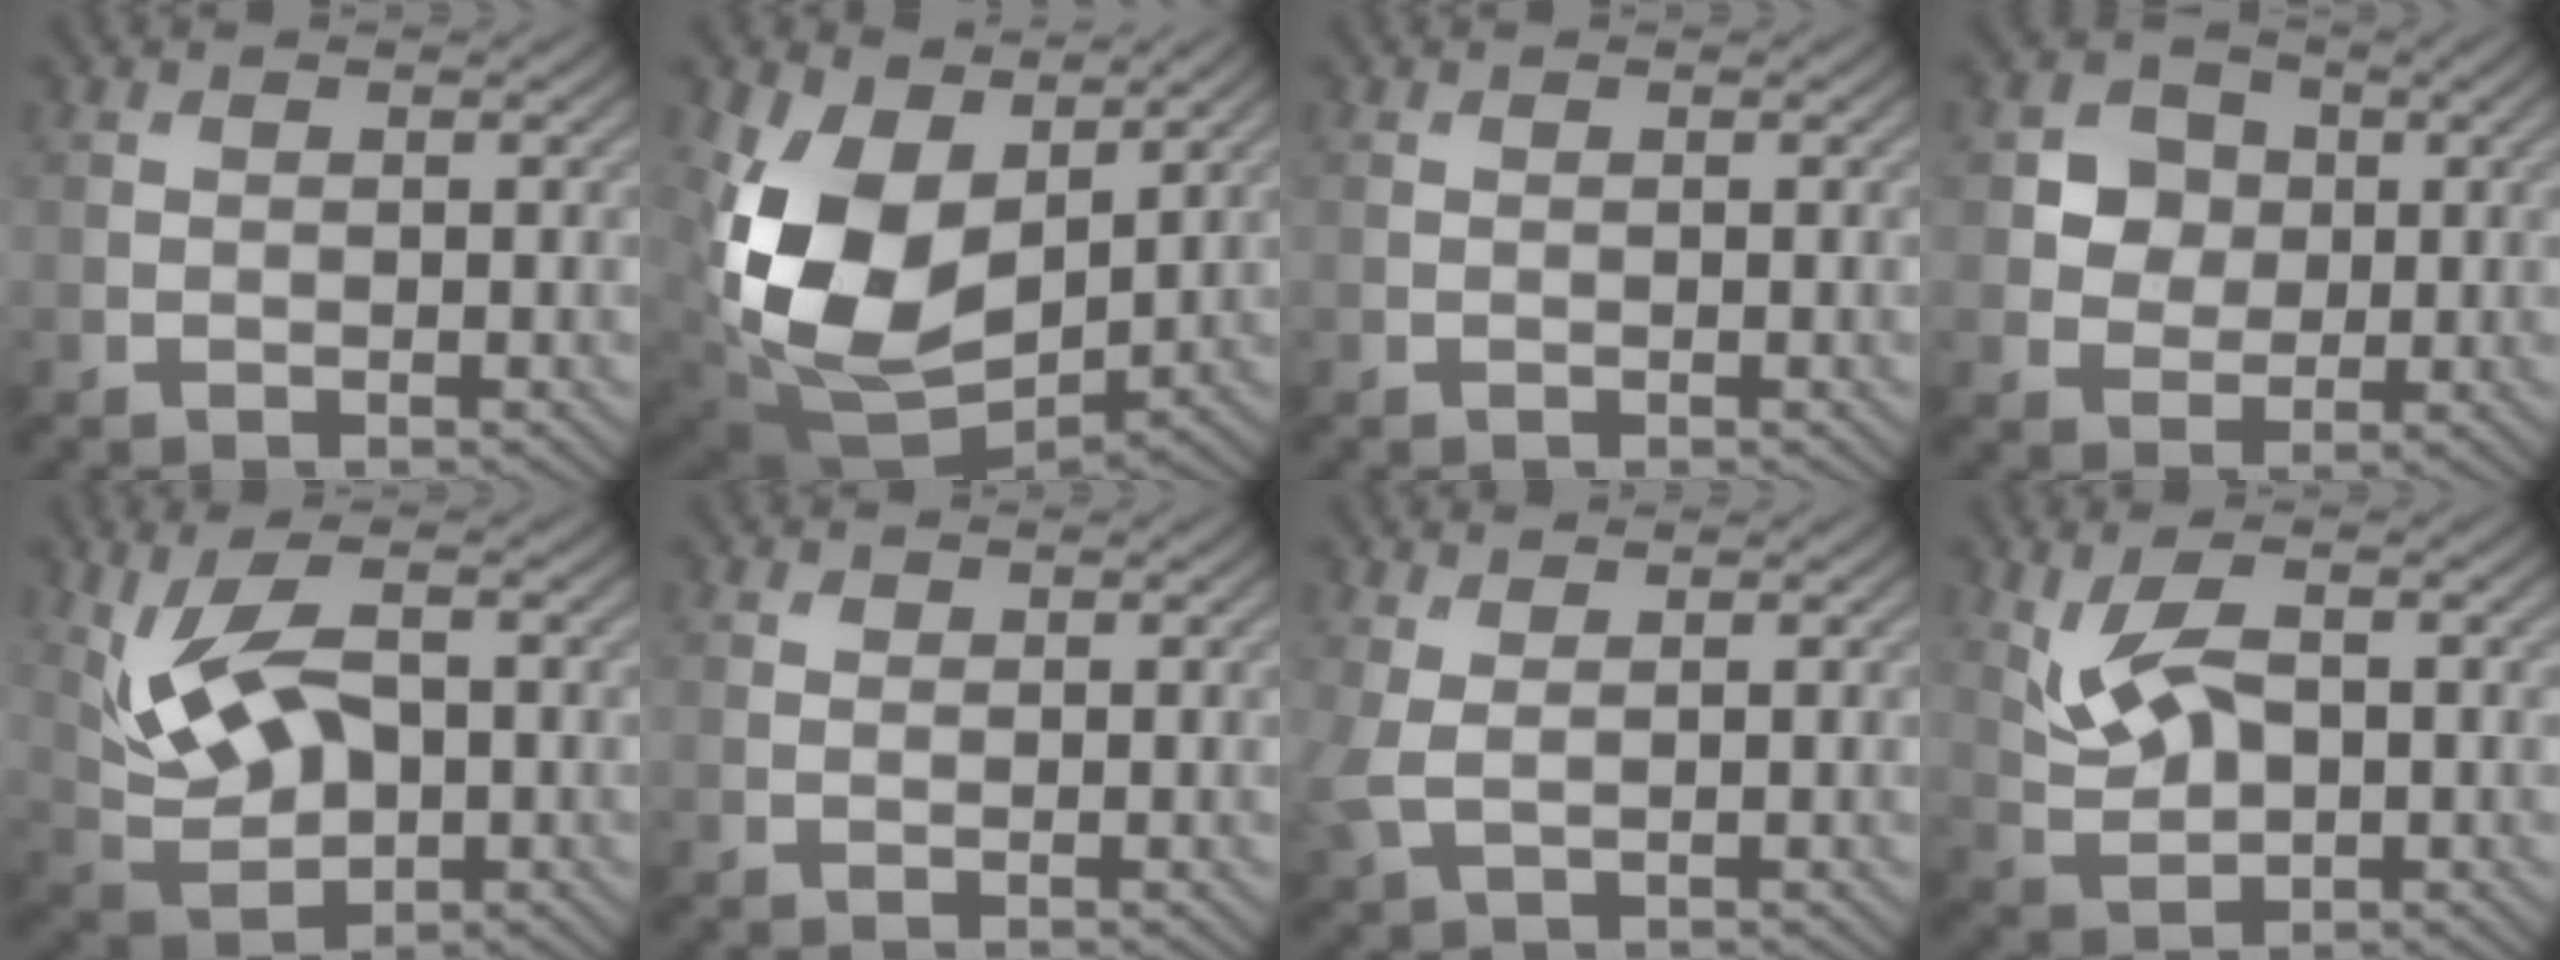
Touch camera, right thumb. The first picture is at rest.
{"total": 13.5, "force": [2.7, 9.3, 9.3], "torque": [-0.218, -0.012, 0.057]}
{"total": 0.0}
{"total": 4.9, "force": [0.8, 4.4, 2.0], "torque": [-0.042, 0.007, 0.001]}
{"total": 9.0, "force": [2.2, 4.6, 7.4], "torque": [-0.156, 0.005, 0.036]}
{"total": 0.6, "force": [0.4, 0.4, 0.1], "torque": [-0.002, -0.003, 0.008]}
{"total": 2.8, "force": [1.2, 1.1, 2.2], "torque": [-0.066, 0.001, 0.025]}
{"total": 5.9, "force": [1.7, 3.0, 4.7], "torque": [-0.106, 0.002, 0.035]}